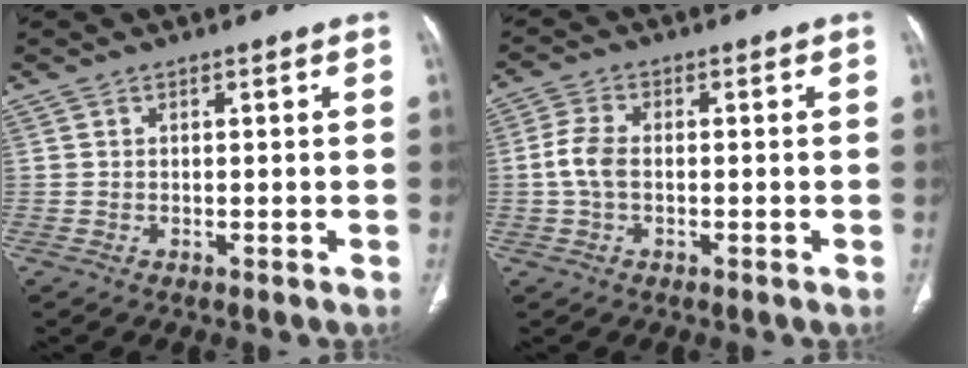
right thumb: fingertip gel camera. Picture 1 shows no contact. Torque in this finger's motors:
{"motor_torque": [0.82, 0.93, 0.60, -0.56, 0.20]}